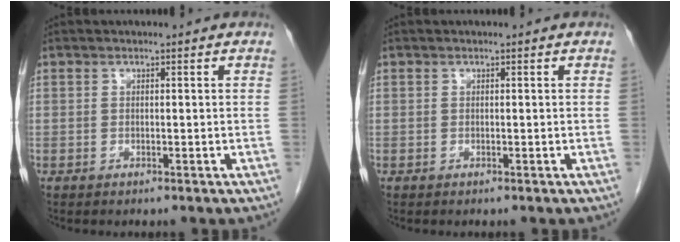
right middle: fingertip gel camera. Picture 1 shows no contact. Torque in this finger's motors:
{"motor_torque": [0.00, 0.00, 0.00, -0.01]}